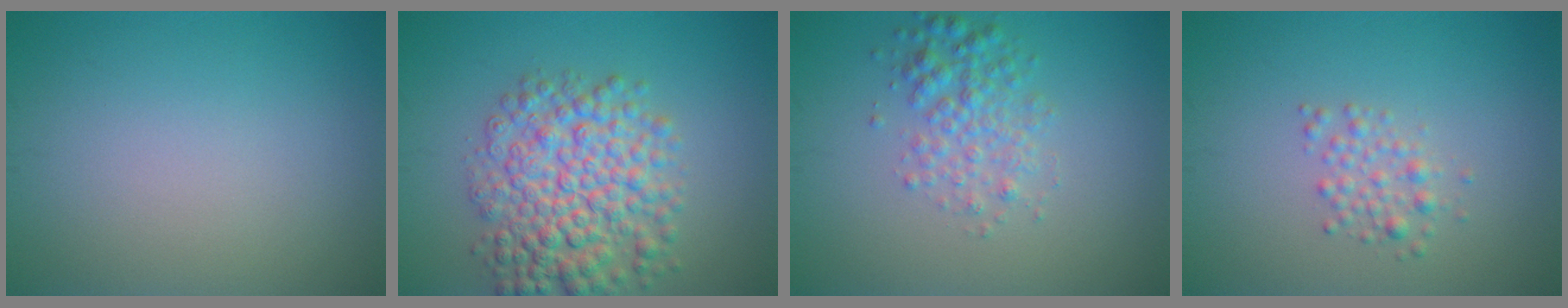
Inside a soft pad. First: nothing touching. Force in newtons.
{"total": 7.4, "press": 7.4, "slide": 0.1}
{"total": 3.0, "press": 3.0, "slide": 0.1}
{"total": 1.7, "press": 1.7, "slide": 0.0}